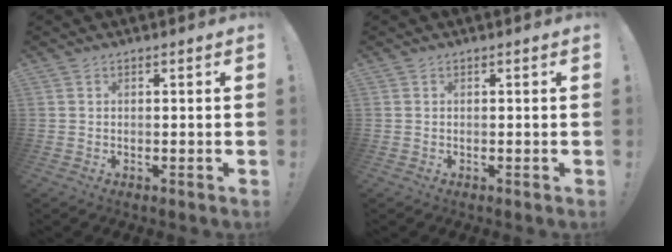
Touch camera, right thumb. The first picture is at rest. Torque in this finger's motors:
{"motor_torque": [0.13, -0.09, -0.08, -0.01, 0.02]}